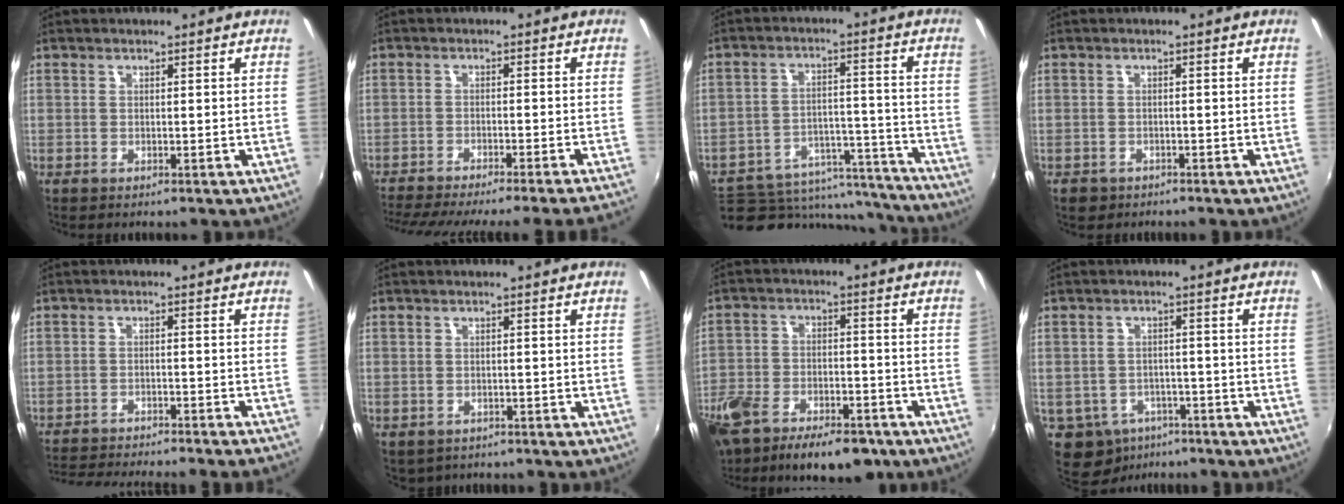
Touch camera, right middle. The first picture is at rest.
{"total": 18.3, "force": [-16.5, -1.2, 7.7], "torque": [-0.150, -0.028, -0.242]}
{"total": 18.0, "force": [-14.9, 8.2, 5.9], "torque": [-0.117, 0.030, -0.183]}
{"total": 2.3, "force": [-1.4, 1.6, 0.7], "torque": [-0.018, -0.005, -0.022]}
{"total": 13.0, "force": [-12.0, 0.5, 5.0], "torque": [-0.114, -0.015, -0.175]}
{"total": 2.5, "force": [-1.4, 1.8, 1.0], "torque": [-0.026, -0.010, -0.015]}
{"total": 20.9, "force": [-13.7, 10.0, 12.2], "torque": [-0.283, -0.035, -0.221]}
{"total": 8.1, "force": [-4.5, 6.3, 2.4], "torque": [-0.074, -0.005, -0.058]}